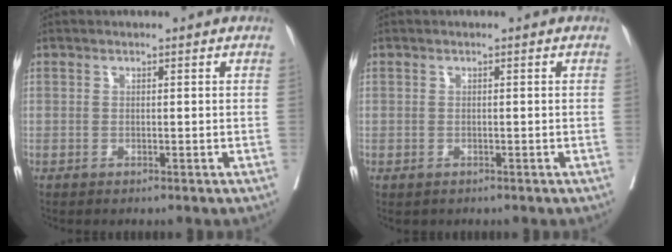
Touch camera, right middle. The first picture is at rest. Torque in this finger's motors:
{"motor_torque": [0.37, -0.40, 0.10, 0.03]}